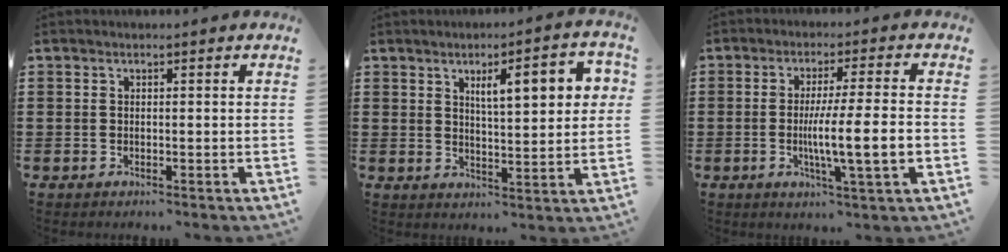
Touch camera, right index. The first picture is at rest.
{"total": 7.8, "force": [3.0, 2.1, 6.9], "torque": [-0.104, -0.003, 0.041]}
{"total": 8.6, "force": [-1.7, 0.3, 8.4], "torque": [-0.148, -0.010, -0.033]}